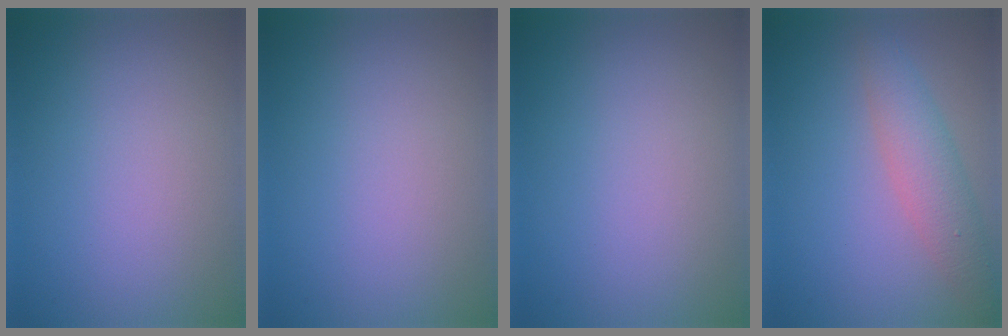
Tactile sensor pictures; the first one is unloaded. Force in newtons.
{"total": 0.0}
{"total": 0.0}
{"total": 3.4, "press": 3.4, "slide": 0.0}